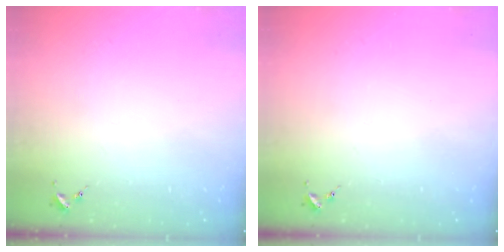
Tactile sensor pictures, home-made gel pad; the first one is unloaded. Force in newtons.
{"total": 0.0}